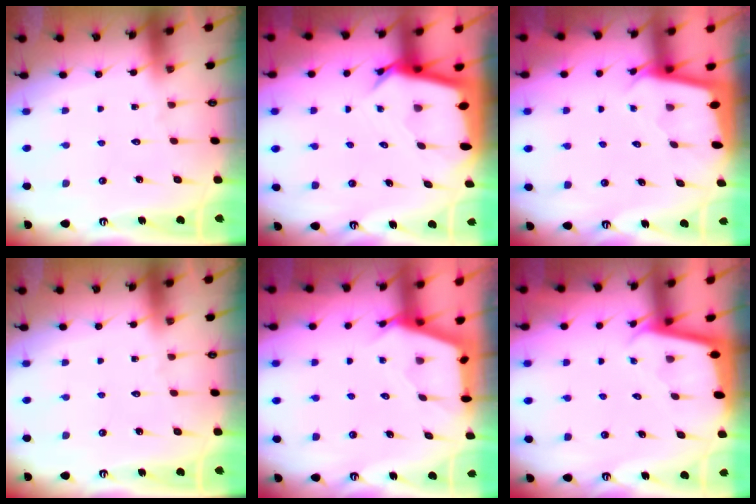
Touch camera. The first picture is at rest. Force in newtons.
{"total": 5.5, "press": 5.5, "slide": 0.4}
{"total": 1.9, "press": 1.9, "slide": 0.1}
{"total": 0.0}
{"total": 2.8, "press": 2.7, "slide": 0.4}
{"total": 1.7, "press": 1.7, "slide": 0.0}